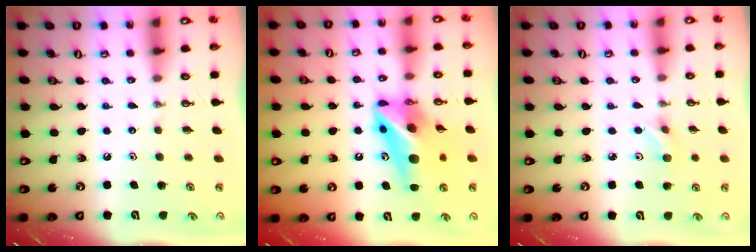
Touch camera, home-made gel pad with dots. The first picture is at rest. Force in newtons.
{"total": 14.1, "press": 13.9, "slide": 2.0}
{"total": 3.9, "press": 3.8, "slide": 0.7}